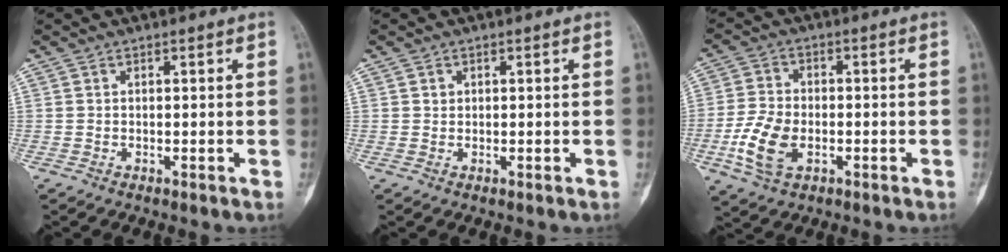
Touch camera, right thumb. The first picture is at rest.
{"total": 0.8, "force": [0.3, 0.7, 0.2], "torque": [0.005, 0.003, 0.006]}
{"total": 9.1, "force": [-2.8, 5.6, 6.6], "torque": [-0.137, 0.007, -0.052]}